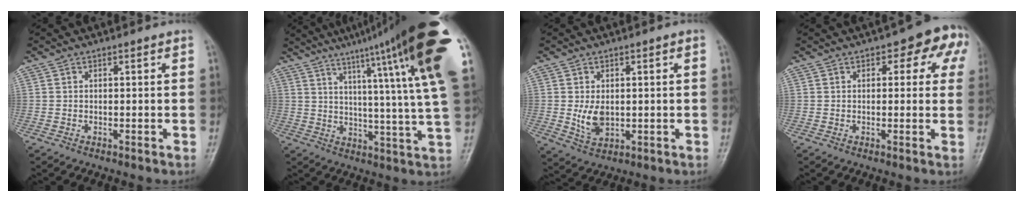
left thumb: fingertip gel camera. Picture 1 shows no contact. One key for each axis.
{"total": 26.2, "fx": 15.5, "fy": 1.6, "fz": 21.0, "tx": -0.270, "ty": -0.055, "tz": 0.209}
{"total": 5.3, "fx": 0.0, "fy": 3.4, "fz": 4.0, "tx": -0.063, "ty": -0.006, "tz": 0.010}
{"total": 8.4, "fx": 3.4, "fy": 4.5, "fz": 6.3, "tx": -0.024, "ty": 0.003, "tz": 0.026}